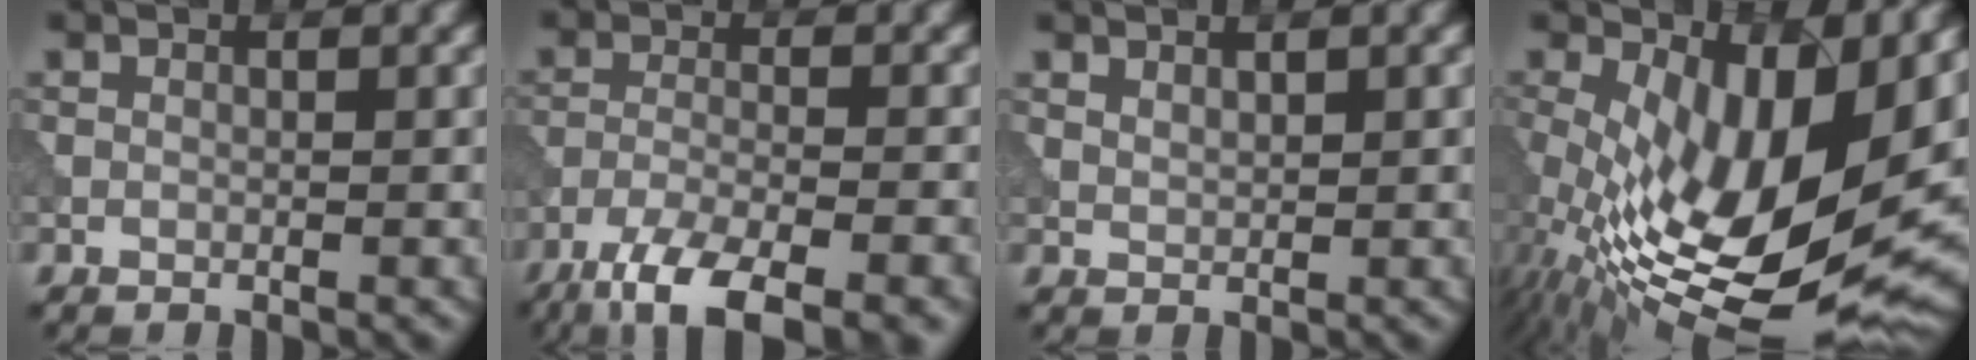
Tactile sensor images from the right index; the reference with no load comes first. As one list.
[{"total": 9.0, "force": [-6.6, 2.4, 5.6], "torque": [-0.106, -0.020, -0.119]}, {"total": 1.2, "force": [1.1, 0.4, 0.2], "torque": [-0.009, 0.000, 0.023]}, {"total": 14.3, "force": [1.5, 6.9, 12.5], "torque": [-0.205, -0.025, 0.031]}]